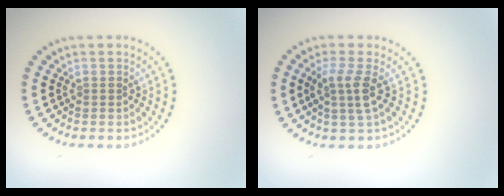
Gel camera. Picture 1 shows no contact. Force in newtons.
{"total": 2.6, "press": 2.1, "slide": 1.5}